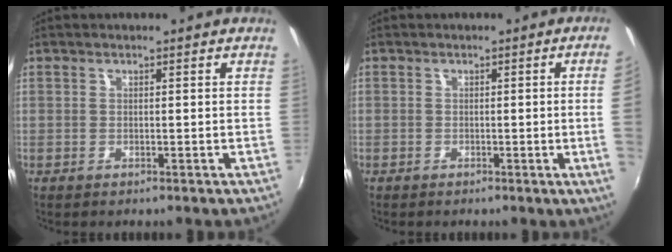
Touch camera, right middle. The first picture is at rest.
{"total": 3.8, "force": [-0.1, -1.7, 3.4], "torque": [-0.052, -0.010, 0.003]}